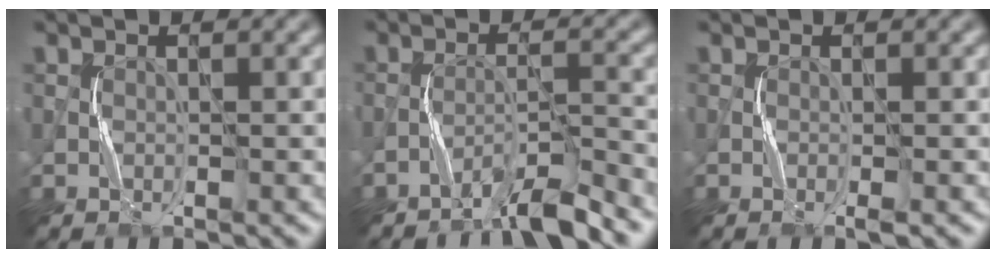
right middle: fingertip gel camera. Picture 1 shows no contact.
{"total": 3.8, "force": [-3.4, -0.2, 1.6], "torque": [-0.026, 0.011, -0.070]}
{"total": 0.6, "force": [-0.4, -0.2, 0.4], "torque": [-0.008, 0.001, -0.008]}